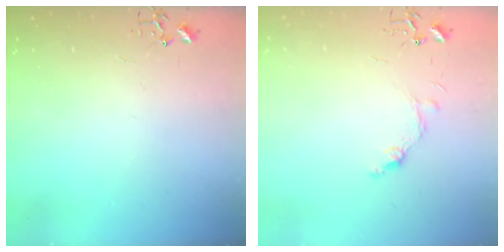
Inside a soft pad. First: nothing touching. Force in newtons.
{"total": 7.9, "press": 7.9, "slide": 0.7}